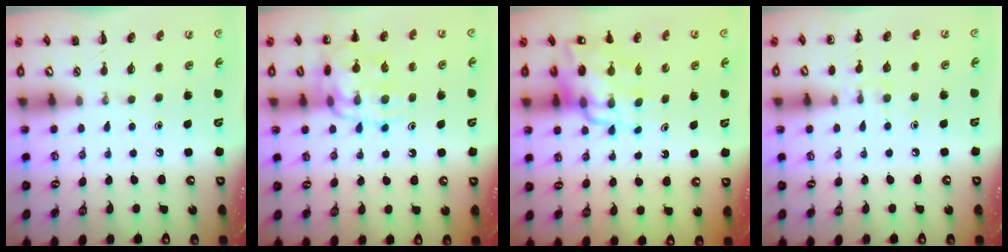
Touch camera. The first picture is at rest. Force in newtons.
{"total": 14.9, "press": 14.7, "slide": 2.5}
{"total": 13.5, "press": 12.9, "slide": 4.0}
{"total": 7.0, "press": 6.7, "slide": 2.1}